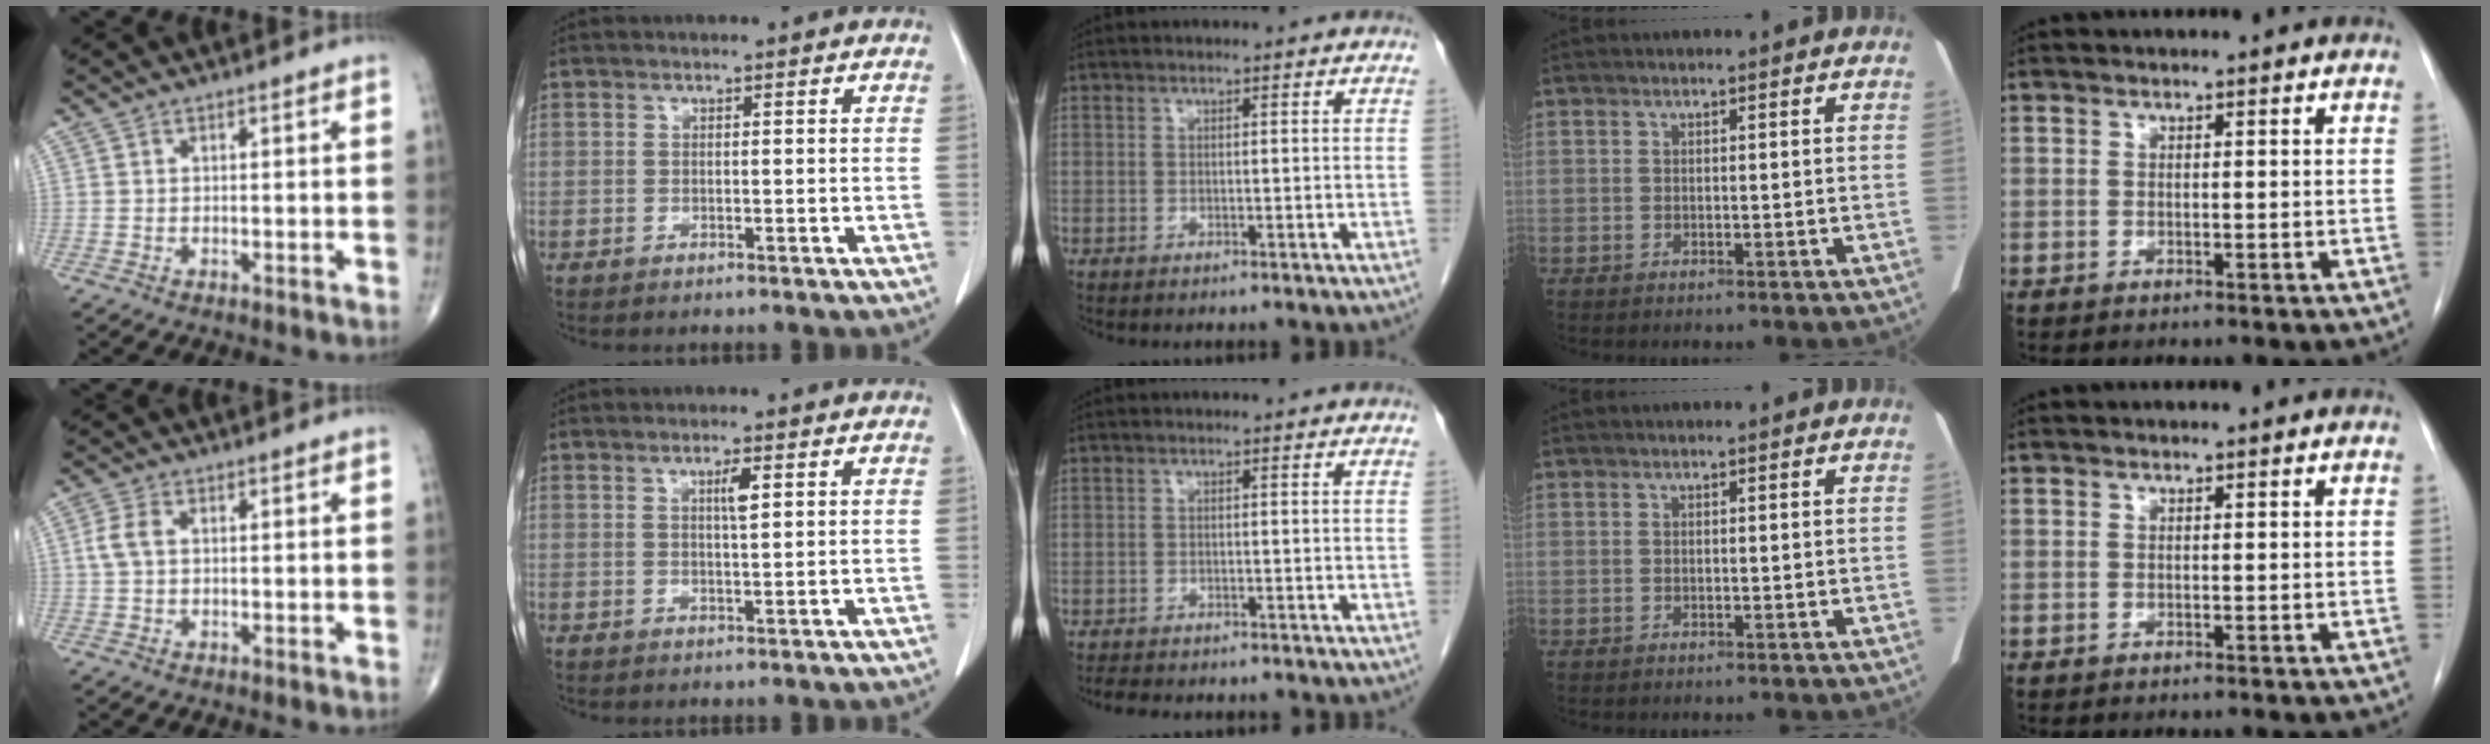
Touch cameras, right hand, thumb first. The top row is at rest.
{"thumb": {"total": 3.5, "force": [0.5, 2.1, 2.8], "torque": [-0.069, 0.009, 0.007]}, "index": {"total": 2.3, "force": [0.8, 0.1, 2.1], "torque": [-0.038, -0.002, 0.014]}, "middle": {"total": 4.6, "force": [-4.0, 1.2, 1.9], "torque": [-0.038, -0.012, -0.055]}}